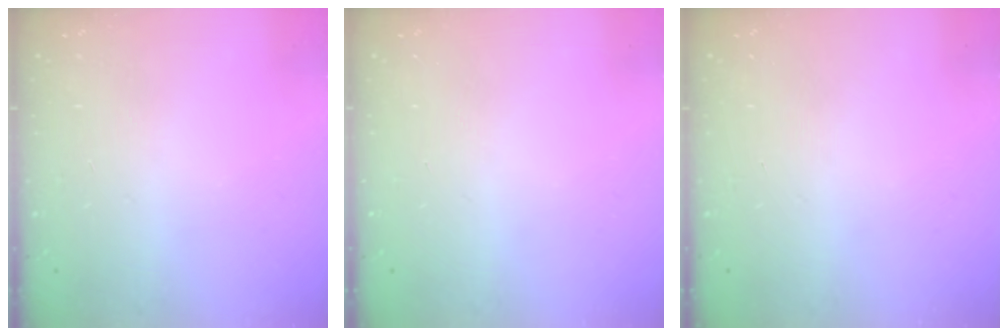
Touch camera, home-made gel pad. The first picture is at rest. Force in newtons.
{"total": 0.0}
{"total": 0.0}